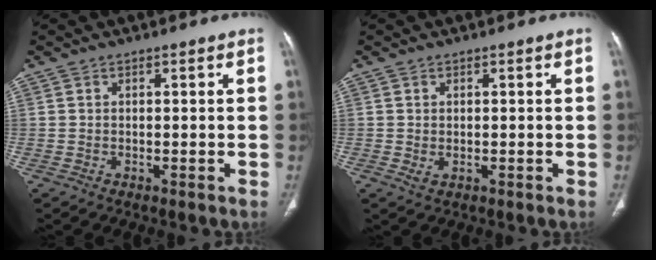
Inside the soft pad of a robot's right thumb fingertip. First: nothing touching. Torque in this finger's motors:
{"motor_torque": [-0.47, 0.00, -0.03, 0.40, 0.08]}